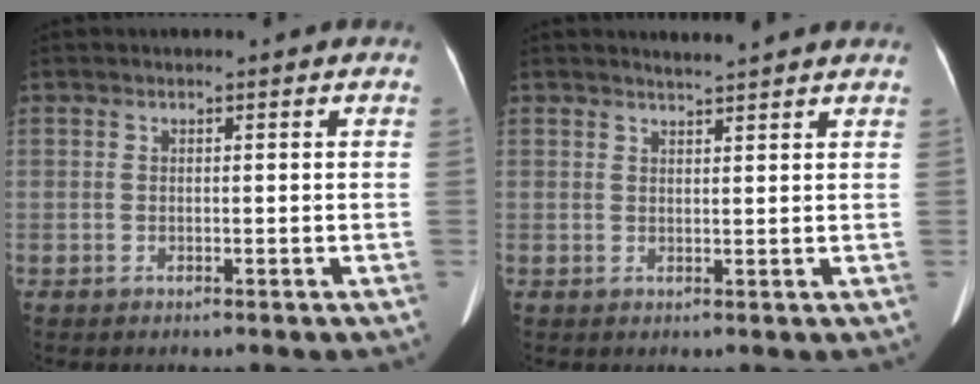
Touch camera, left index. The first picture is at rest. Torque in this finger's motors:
{"motor_torque": [-0.02, -0.15, 0.05, -0.01]}